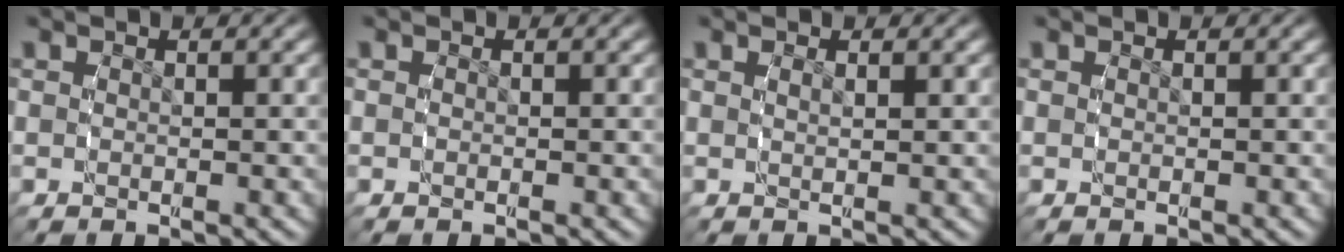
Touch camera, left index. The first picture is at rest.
{"total": 0.0}
{"total": 0.8, "force": [0.4, -0.5, 0.5], "torque": [-0.009, -0.003, 0.012]}
{"total": 0.0}